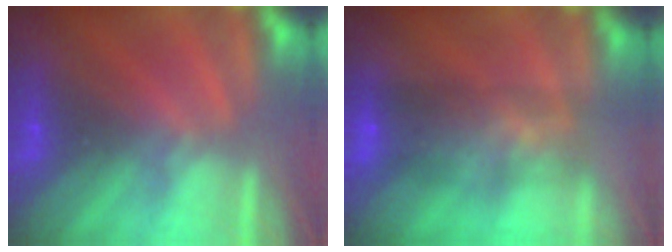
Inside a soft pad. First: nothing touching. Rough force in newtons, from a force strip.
{"total": 7.0}